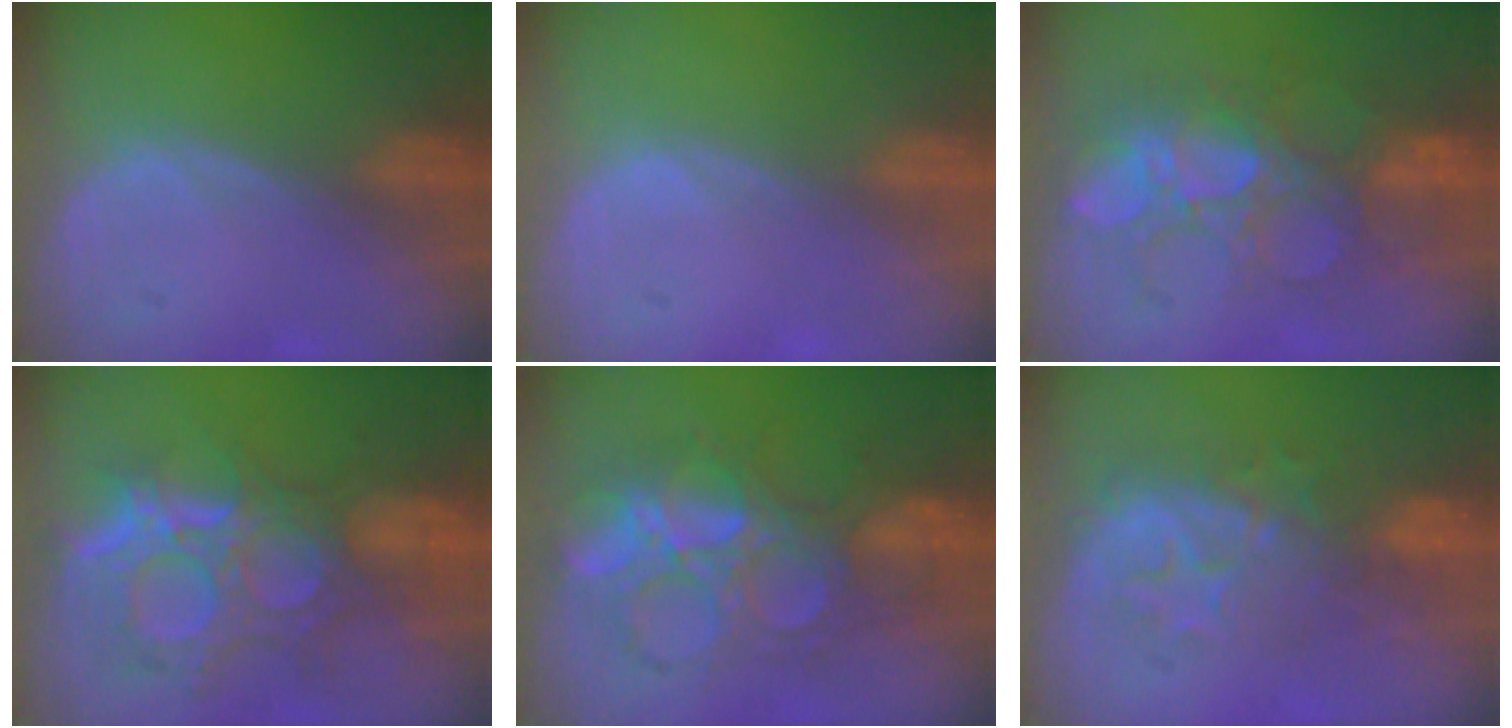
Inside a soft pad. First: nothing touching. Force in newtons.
{"total": 0.6, "press": 0.1, "slide": 0.6}
{"total": 9.3, "press": 9.1, "slide": 2.1}
{"total": 11.9, "press": 10.6, "slide": 5.2}
{"total": 9.5, "press": 9.5, "slide": 0.2}
{"total": 8.2, "press": 8.2, "slide": 0.9}